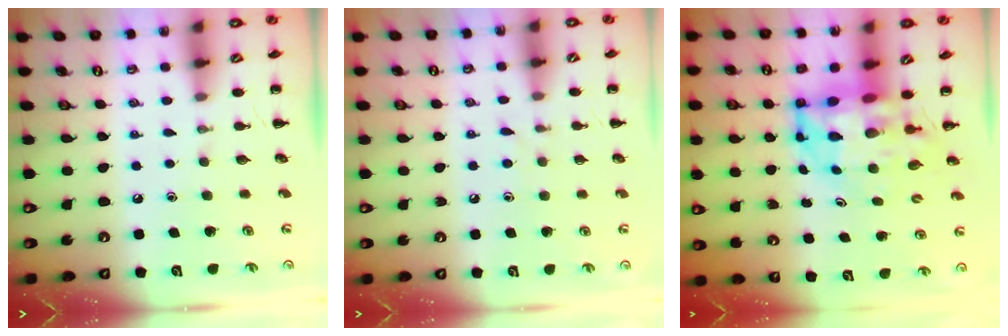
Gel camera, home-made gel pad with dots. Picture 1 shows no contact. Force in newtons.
{"total": 3.7, "press": 3.4, "slide": 1.5}
{"total": 8.2, "press": 7.8, "slide": 2.5}